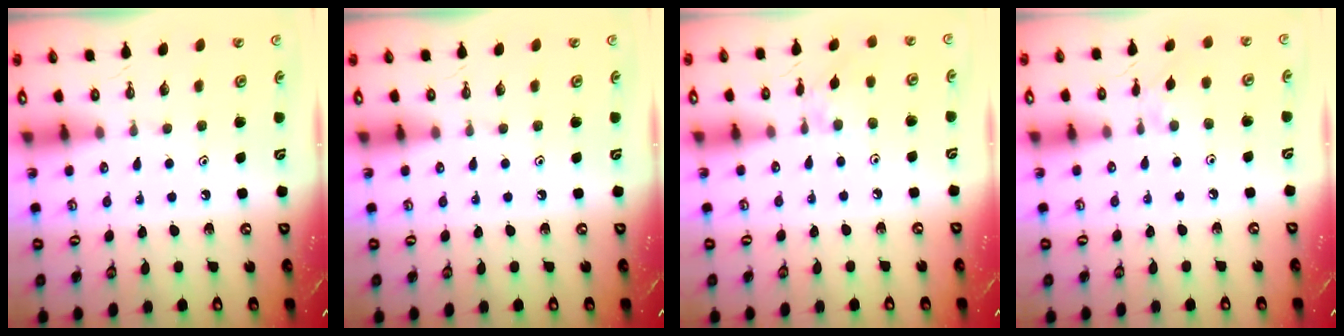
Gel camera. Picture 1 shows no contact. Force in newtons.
{"total": 0.0}
{"total": 2.8, "press": 2.7, "slide": 0.5}
{"total": 1.9, "press": 1.9, "slide": 0.5}